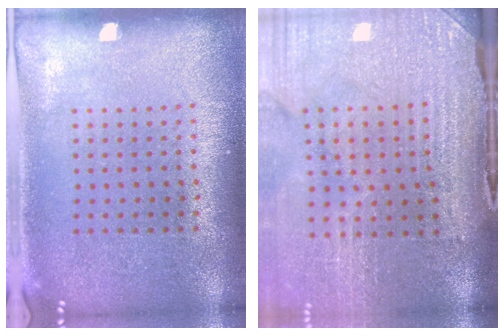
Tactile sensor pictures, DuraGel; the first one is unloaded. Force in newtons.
{"total": 4.3, "press": 3.7, "slide": 2.2}